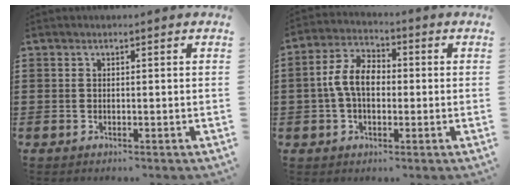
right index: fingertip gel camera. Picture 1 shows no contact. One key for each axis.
{"total": 6.9, "fx": -0.1, "fy": 4.1, "fz": 5.5, "tx": -0.127, "ty": 0.008, "tz": -0.009}